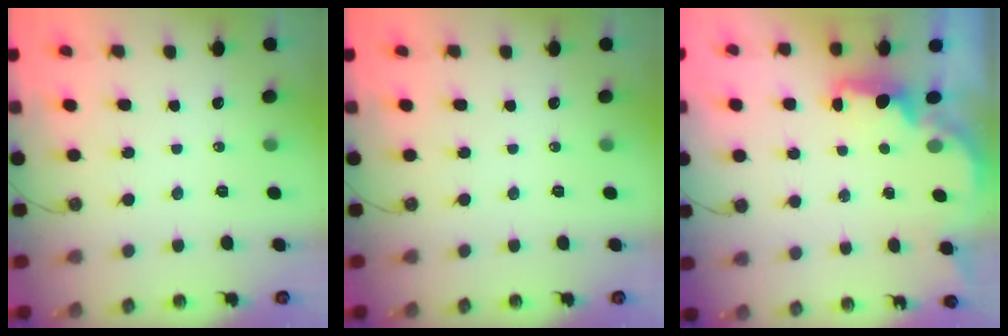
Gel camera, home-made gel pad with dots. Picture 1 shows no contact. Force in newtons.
{"total": 0.0}
{"total": 2.2, "press": 2.1, "slide": 0.8}